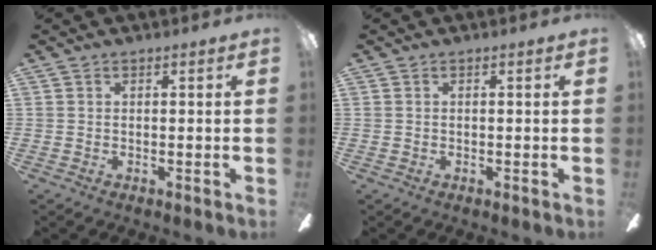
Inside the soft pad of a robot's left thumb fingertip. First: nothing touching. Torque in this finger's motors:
{"motor_torque": [0.16, 0.09, 0.10, 0.29, 0.00]}